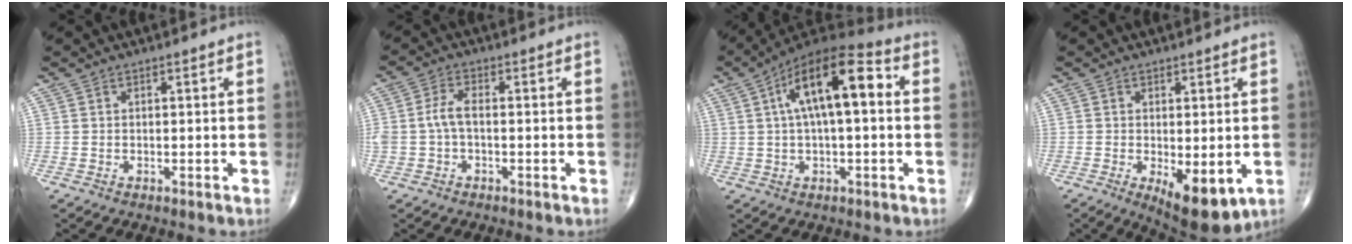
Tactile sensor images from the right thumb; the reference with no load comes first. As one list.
[{"total": 4.5, "force": [-0.5, 2.5, 3.7], "torque": [-0.088, 0.017, -0.012]}, {"total": 15.8, "force": [3.1, 6.2, 14.2], "torque": [-0.230, 0.037, 0.043]}, {"total": 9.2, "force": [-2.4, 3.9, 8.0], "torque": [-0.107, -0.020, -0.025]}]